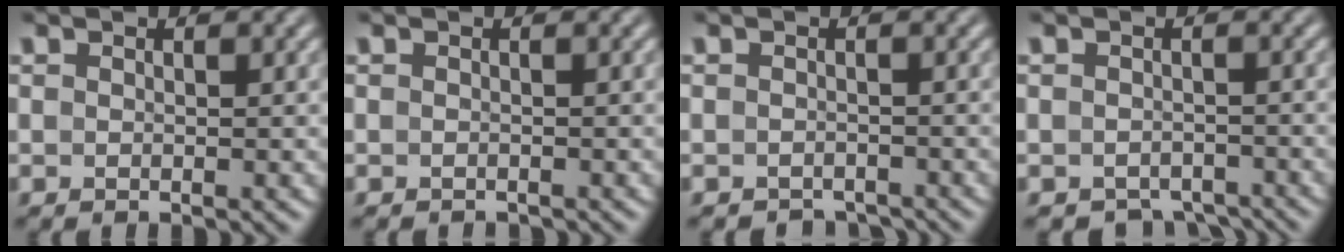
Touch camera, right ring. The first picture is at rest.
{"total": 1.0, "force": [-1.0, -0.1, -0.1], "torque": [-0.007, -0.010, -0.012]}
{"total": 3.1, "force": [-3.0, 0.6, 0.2], "torque": [-0.002, -0.018, -0.040]}
{"total": 5.5, "force": [-4.9, 2.2, 1.3], "torque": [-0.008, -0.020, -0.069]}